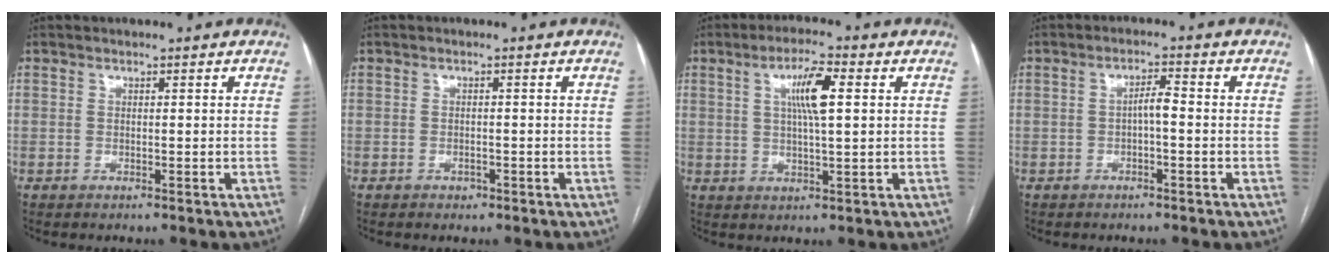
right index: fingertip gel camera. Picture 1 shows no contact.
{"total": 1.0, "force": [-0.7, 0.7, 0.3], "torque": [-0.005, 0.002, -0.009]}
{"total": 6.6, "force": [1.9, 0.8, 6.3], "torque": [-0.116, 0.007, 0.033]}
{"total": 2.5, "force": [-0.5, 0.5, 2.4], "torque": [-0.039, 0.006, -0.008]}